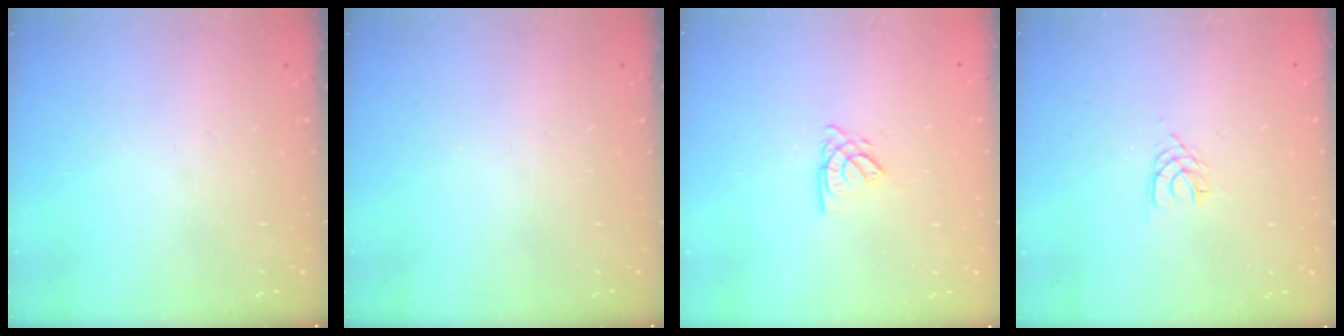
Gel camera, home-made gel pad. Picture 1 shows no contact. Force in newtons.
{"total": 0.0}
{"total": 2.7, "press": 2.7, "slide": 0.3}
{"total": 2.0, "press": 1.9, "slide": 0.3}